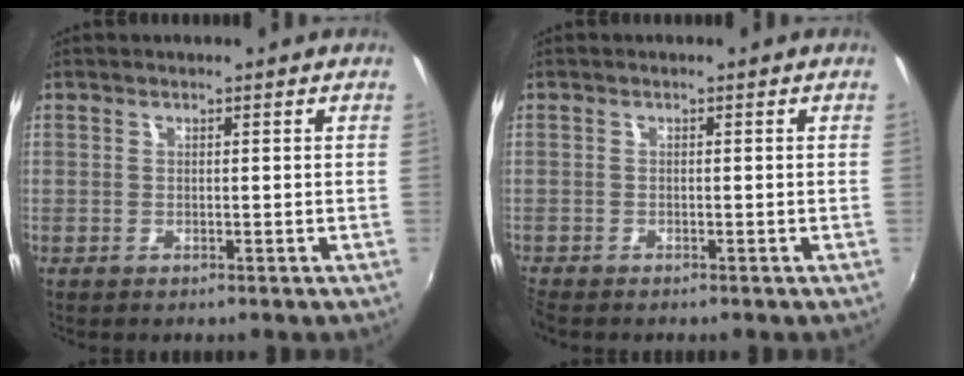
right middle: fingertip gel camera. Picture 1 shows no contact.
{"total": 1.6, "force": [-1.6, 0.3, 0.3], "torque": [-0.011, -0.011, -0.034]}